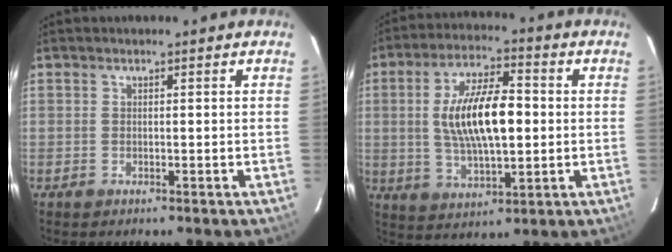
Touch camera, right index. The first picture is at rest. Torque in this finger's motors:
{"motor_torque": [1.13, -0.38, 0.69, 0.21]}